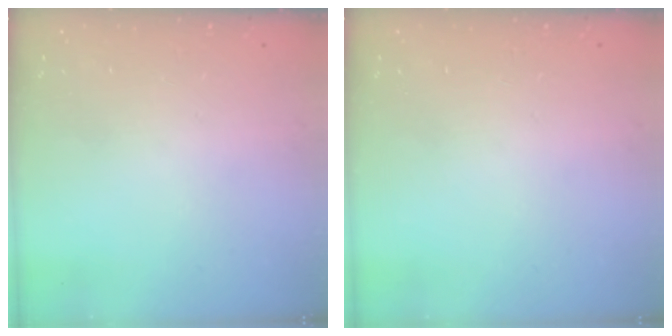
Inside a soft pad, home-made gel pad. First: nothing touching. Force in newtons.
{"total": 0.0}